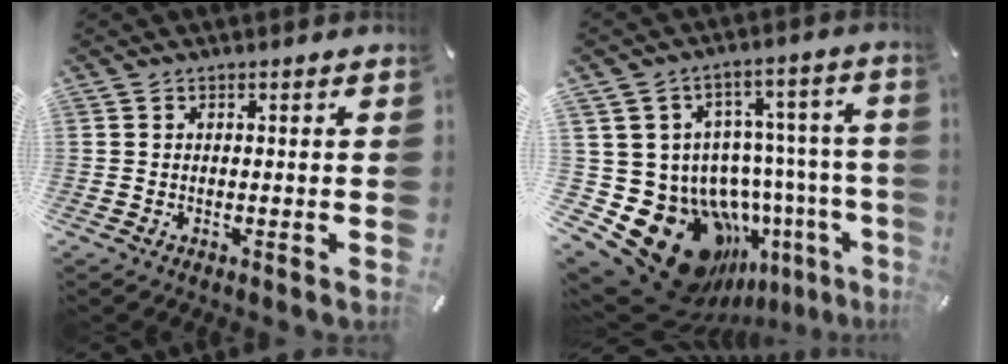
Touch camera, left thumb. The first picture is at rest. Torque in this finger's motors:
{"motor_torque": [0.88, 1.09, 0.24, 0.23, 0.26]}